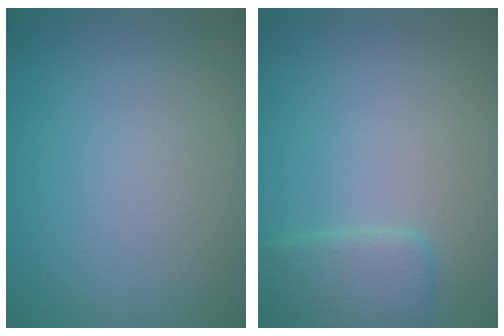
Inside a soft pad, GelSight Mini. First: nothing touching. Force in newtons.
{"total": 2.9, "press": 2.9, "slide": 0.1}